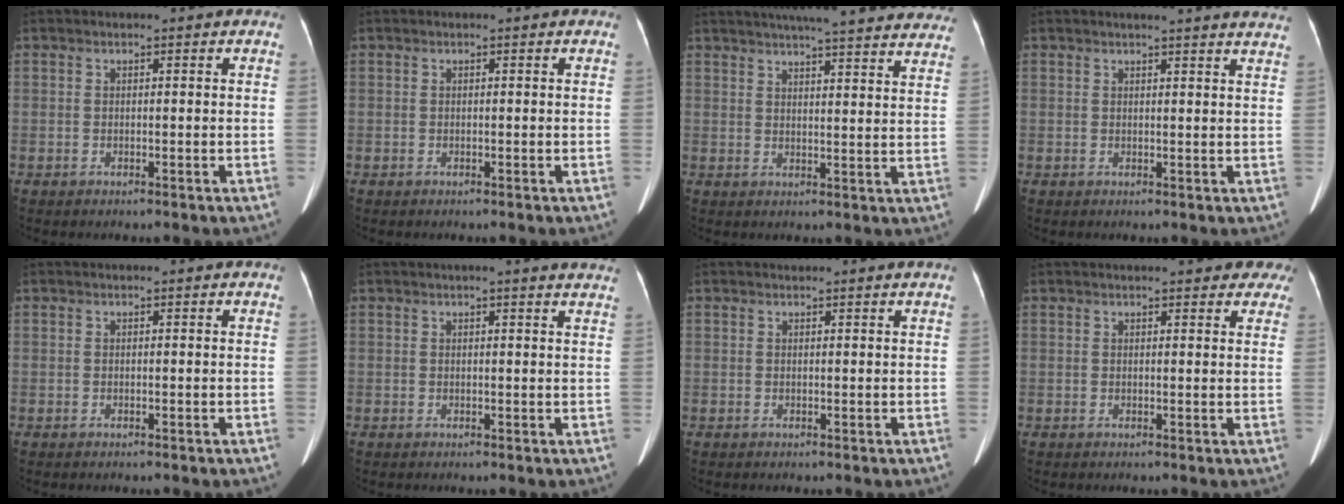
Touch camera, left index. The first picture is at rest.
{"total": 0.0}
{"total": 27.3, "force": [24.3, 3.2, 11.9], "torque": [-0.180, -0.018, 0.290]}
{"total": 10.9, "force": [10.2, 0.1, 3.8], "torque": [-0.042, -0.018, 0.097]}
{"total": 0.0}
{"total": 6.2, "force": [5.6, 0.3, 2.6], "torque": [-0.027, 0.006, 0.042]}
{"total": 0.6, "force": [0.6, -0.1, 0.0], "torque": [-0.007, 0.005, 0.010]}
{"total": 10.9, "force": [9.0, 3.2, 5.3], "torque": [-0.044, 0.014, 0.091]}